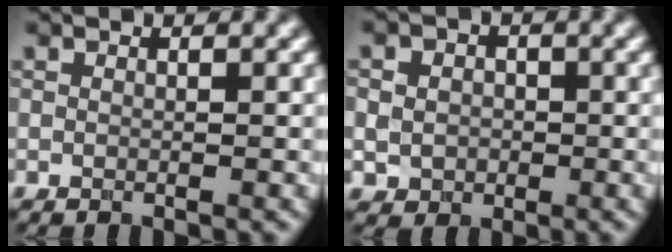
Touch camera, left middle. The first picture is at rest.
{"total": 3.4, "force": [0.2, 3.0, 1.6], "torque": [-0.016, 0.011, -0.013]}